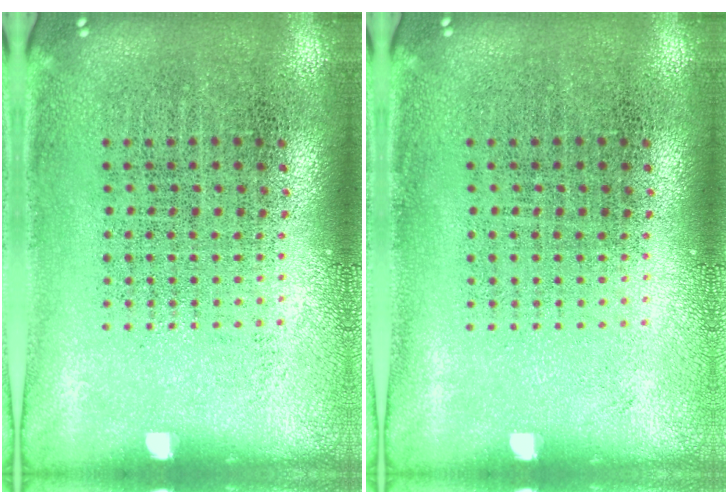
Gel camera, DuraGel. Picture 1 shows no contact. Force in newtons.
{"total": 0.0}